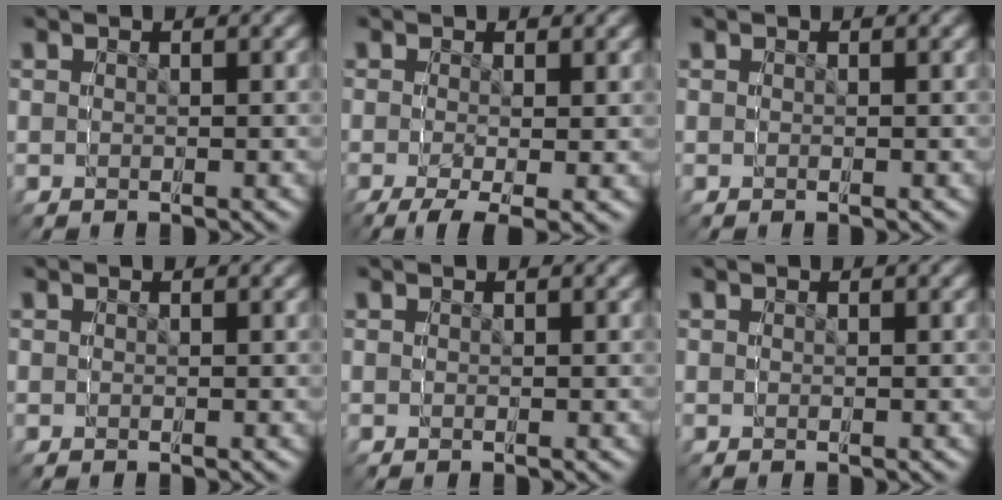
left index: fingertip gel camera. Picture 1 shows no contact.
{"total": 1.8, "force": [0.0, -1.4, -1.1], "torque": [0.036, 0.003, -0.001]}
{"total": 0.0}
{"total": 0.0}
{"total": 0.0}
{"total": 0.0}